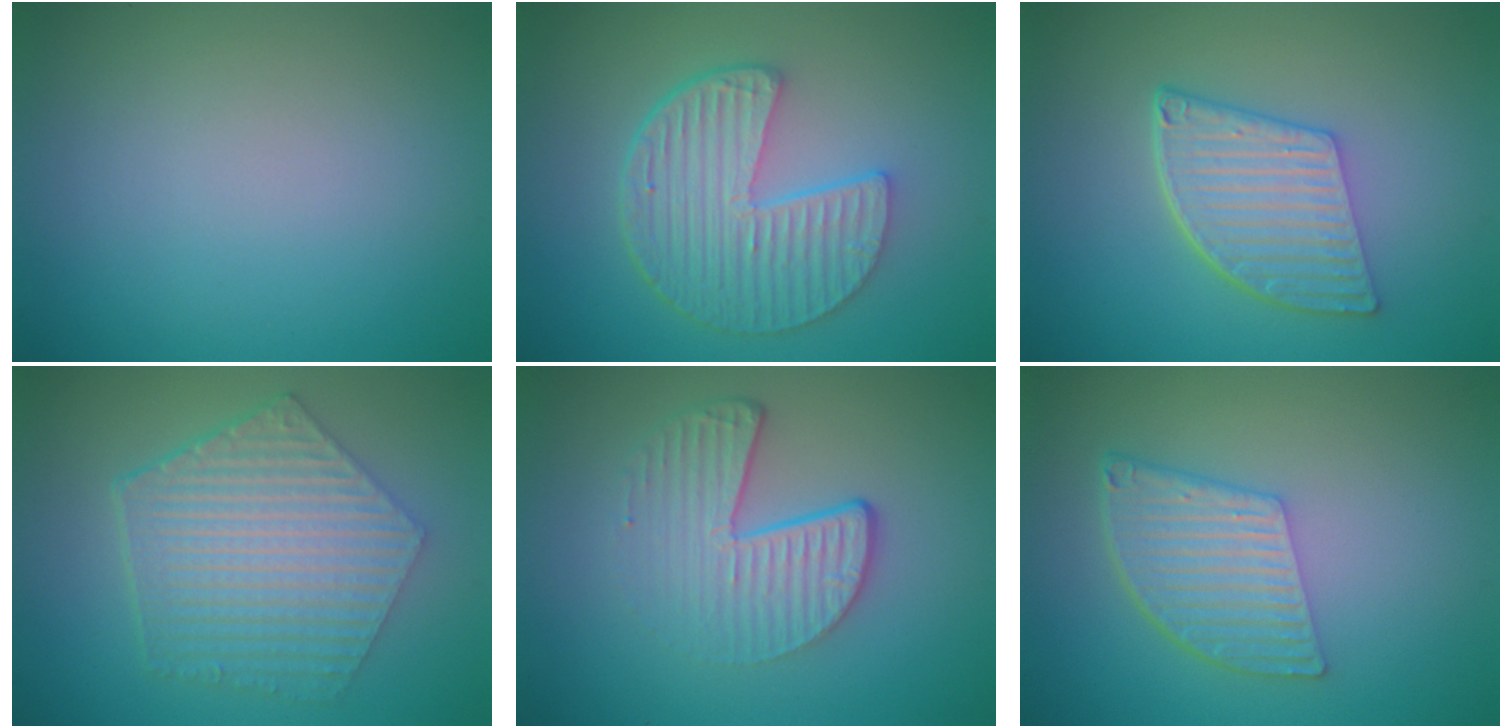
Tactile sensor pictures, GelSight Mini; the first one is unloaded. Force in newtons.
{"total": 6.3, "press": 4.6, "slide": 4.4}
{"total": 5.8, "press": 4.2, "slide": 4.0}
{"total": 6.9, "press": 5.0, "slide": 4.7}
{"total": 4.7, "press": 3.0, "slide": 3.6}
{"total": 5.1, "press": 3.6, "slide": 3.7}